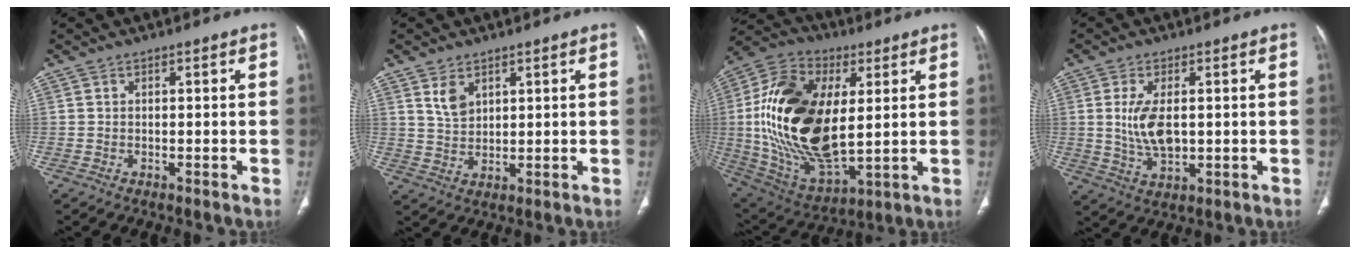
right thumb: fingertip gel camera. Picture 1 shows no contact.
{"total": 4.4, "force": [2.5, 2.7, 2.5], "torque": [-0.038, -0.016, 0.057]}
{"total": 28.8, "force": [3.0, 16.9, 23.2], "torque": [-0.425, -0.012, 0.062]}
{"total": 7.7, "force": [0.8, 3.8, 6.6], "torque": [-0.133, -0.011, 0.021]}